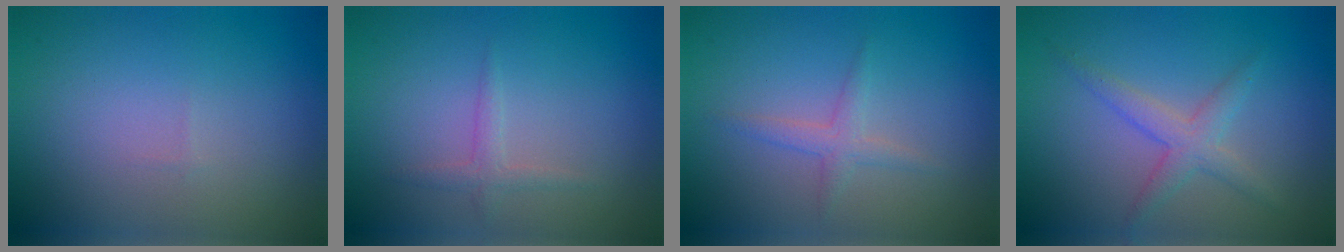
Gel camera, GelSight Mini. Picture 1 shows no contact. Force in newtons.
{"total": 1.3, "press": 1.3, "slide": 0.0}
{"total": 1.5, "press": 1.5, "slide": 0.1}
{"total": 2.5, "press": 2.5, "slide": 0.2}